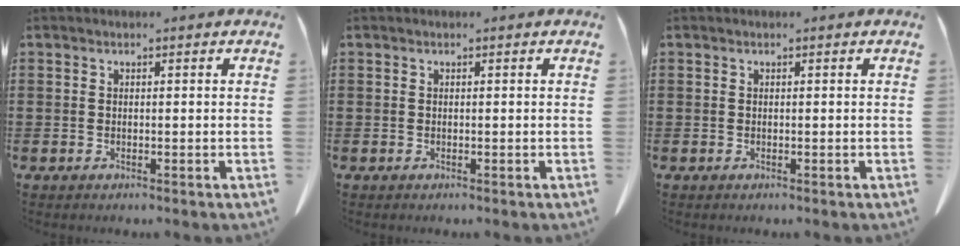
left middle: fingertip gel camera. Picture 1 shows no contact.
{"total": 0.0}
{"total": 0.0}